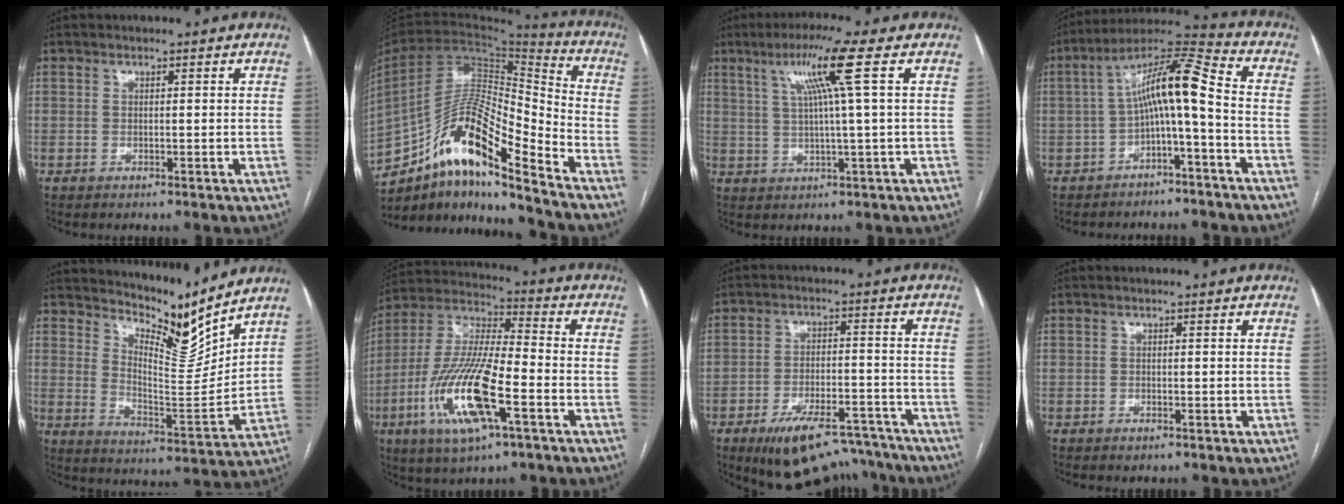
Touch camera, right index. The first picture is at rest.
{"total": 17.6, "force": [-11.9, 2.5, 12.8], "torque": [-0.242, 0.022, -0.211]}
{"total": 8.4, "force": [3.2, -1.9, 7.6], "torque": [-0.136, 0.010, 0.060]}
{"total": 10.7, "force": [-1.7, 1.2, 10.5], "torque": [-0.176, 0.046, -0.031]}
{"total": 10.0, "force": [9.6, 0.5, 2.6], "torque": [-0.050, -0.038, 0.163]}
{"total": 17.7, "force": [-6.5, 3.8, 16.1], "torque": [-0.339, -0.013, -0.117]}
{"total": 14.5, "force": [-12.0, 3.7, 7.2], "torque": [-0.116, 0.011, -0.190]}
{"total": 0.9, "force": [-0.6, 0.5, 0.4], "torque": [-0.006, 0.001, -0.005]}